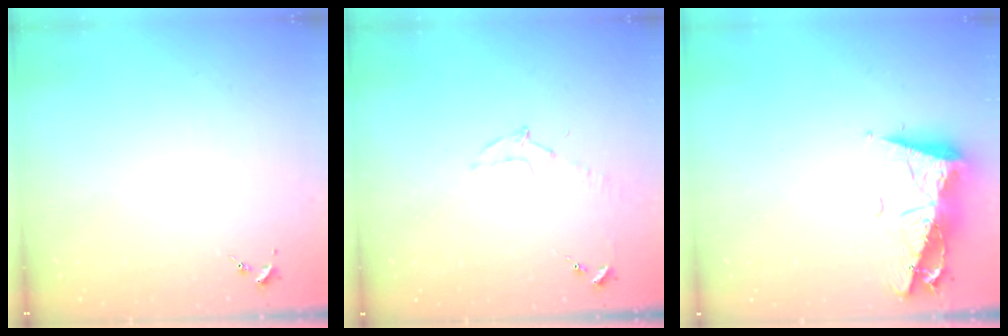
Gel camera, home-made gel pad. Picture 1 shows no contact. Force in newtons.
{"total": 7.3, "press": 7.2, "slide": 0.9}
{"total": 11.0, "press": 10.9, "slide": 1.3}